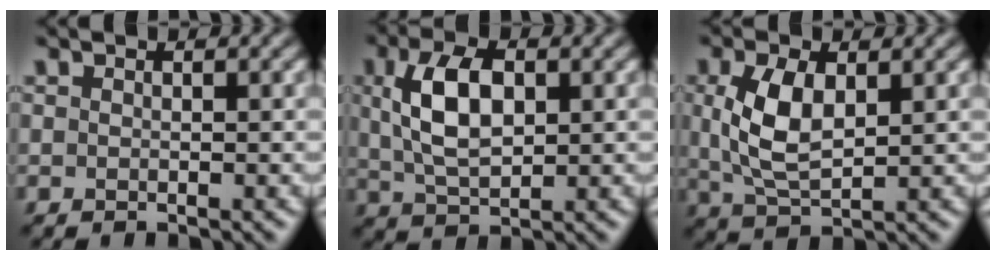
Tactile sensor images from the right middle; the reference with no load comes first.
{"total": 5.3, "force": [1.1, 2.8, 4.4], "torque": [-0.094, 0.007, 0.023]}
{"total": 4.6, "force": [0.7, 2.3, 3.9], "torque": [-0.094, 0.001, 0.020]}